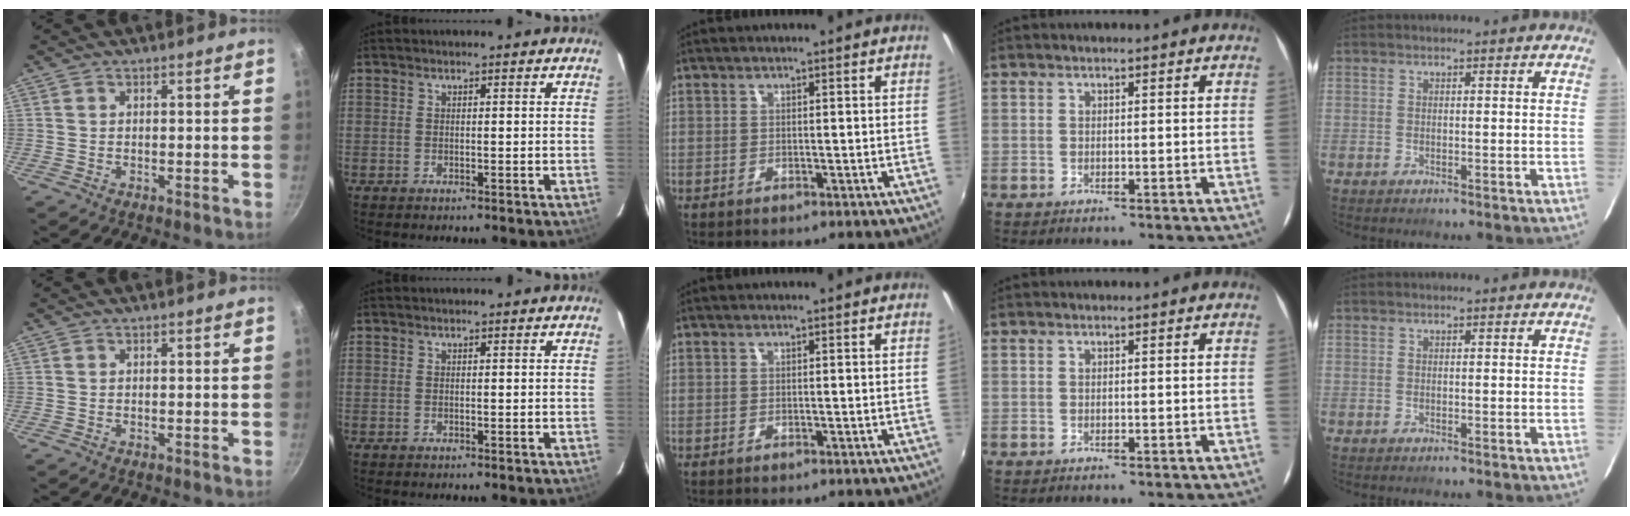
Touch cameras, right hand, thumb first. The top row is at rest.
{}